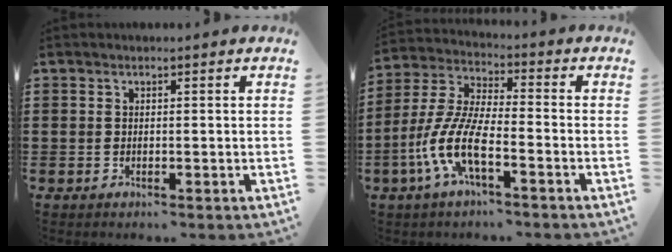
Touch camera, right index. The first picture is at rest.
{"total": 9.2, "force": [-4.4, 2.3, 7.7], "torque": [-0.205, -0.020, -0.092]}